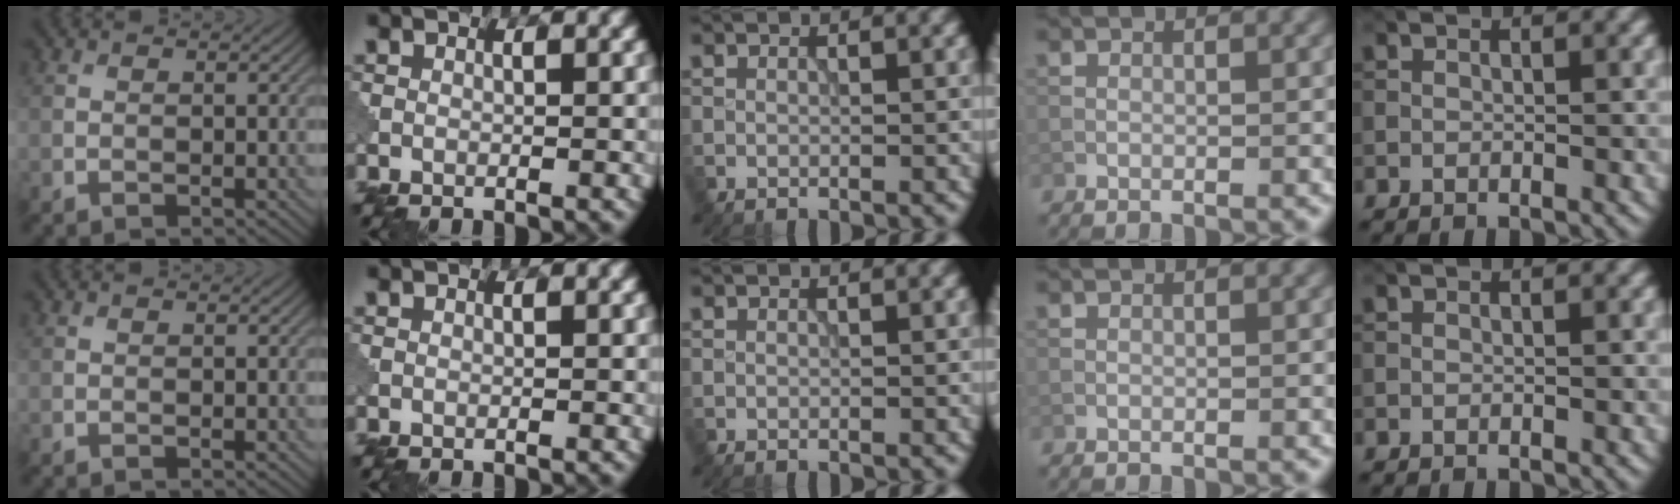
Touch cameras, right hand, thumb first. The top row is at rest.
{}